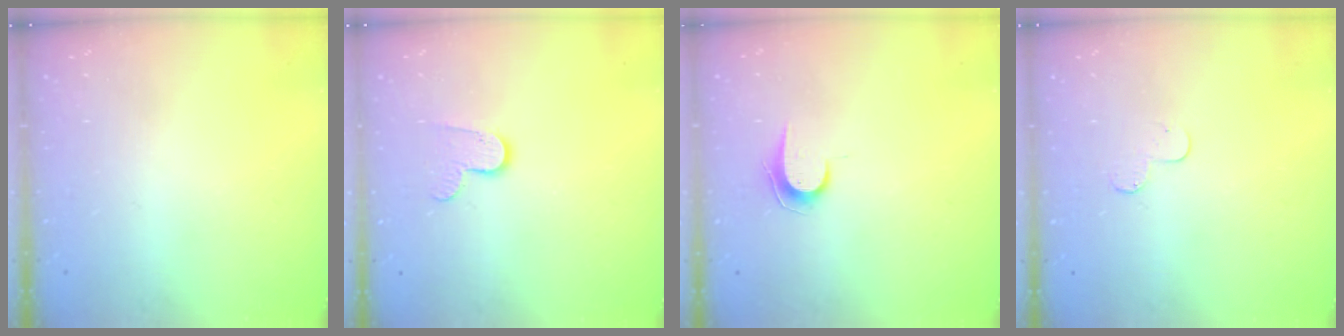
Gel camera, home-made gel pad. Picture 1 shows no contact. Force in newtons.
{"total": 7.4, "press": 7.4, "slide": 0.3}
{"total": 6.7, "press": 6.7, "slide": 0.7}
{"total": 3.7, "press": 3.7, "slide": 0.3}